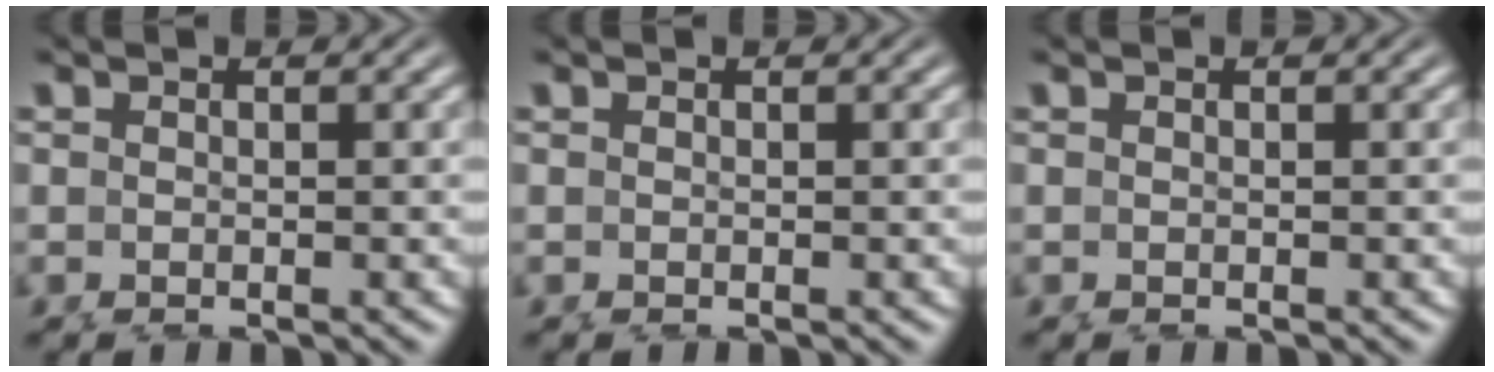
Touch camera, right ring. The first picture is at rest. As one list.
[{"total": 0.0}, {"total": 0.0}]